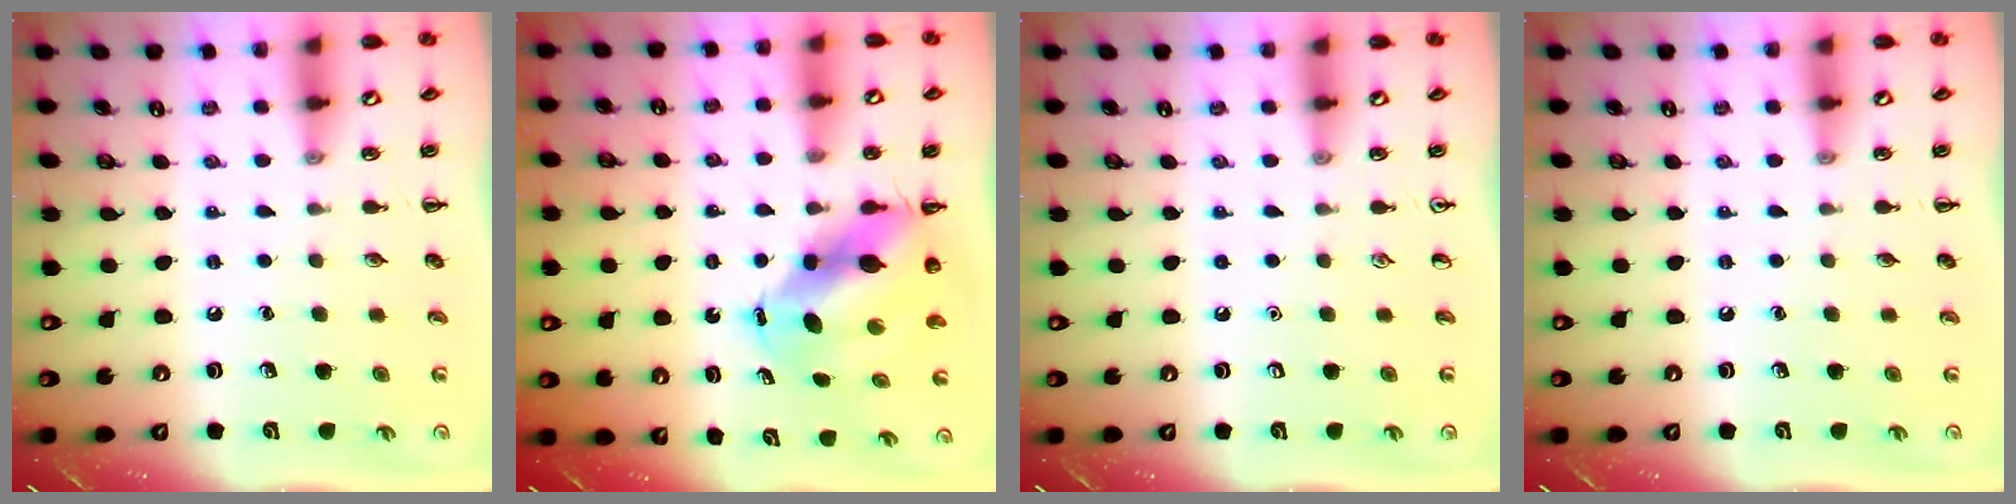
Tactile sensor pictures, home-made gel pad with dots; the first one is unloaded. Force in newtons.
{"total": 9.1, "press": 8.8, "slide": 2.5}
{"total": 0.0}
{"total": 0.0}